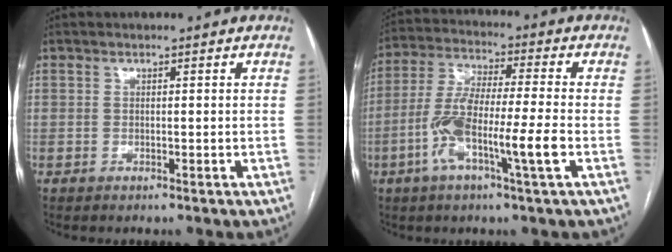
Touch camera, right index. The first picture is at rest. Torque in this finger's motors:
{"motor_torque": [1.59, -0.39, 0.66, 0.21]}